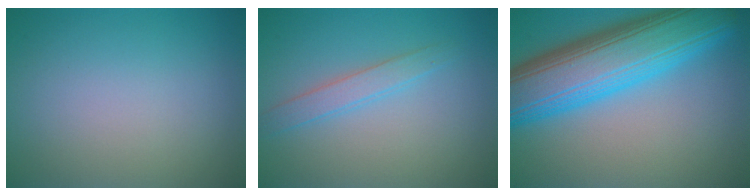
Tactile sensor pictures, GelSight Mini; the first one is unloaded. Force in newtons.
{"total": 2.0, "press": 2.0, "slide": 0.0}
{"total": 12.1, "press": 12.1, "slide": 0.3}